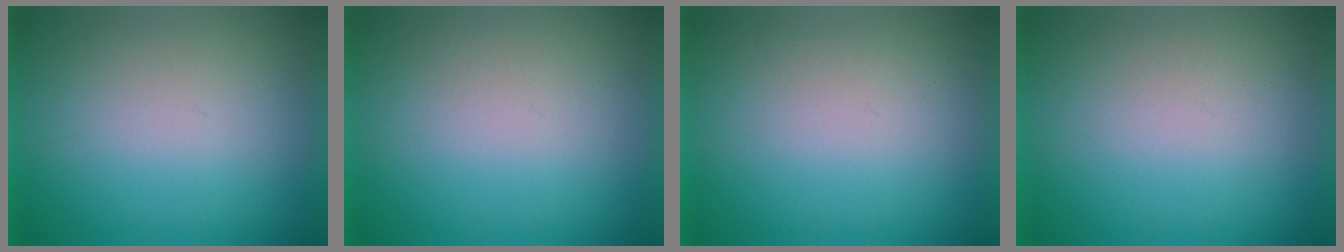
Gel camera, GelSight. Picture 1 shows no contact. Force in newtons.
{"total": 1.1}
{"total": 1.0}
{"total": 1.2}